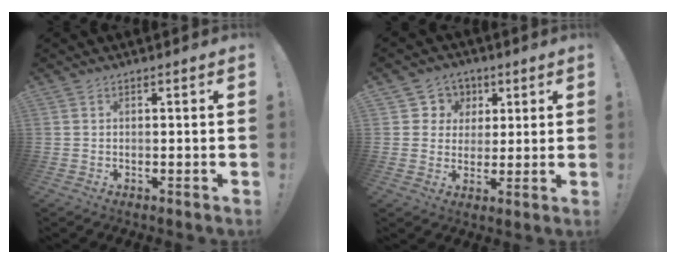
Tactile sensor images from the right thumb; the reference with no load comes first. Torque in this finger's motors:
{"motor_torque": [-0.04, 0.01, -0.24, 0.24, 0.12]}